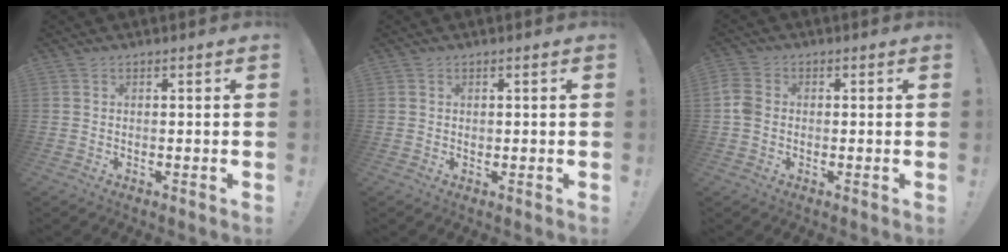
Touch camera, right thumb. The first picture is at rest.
{"total": 0.5, "force": [0.1, 0.5, 0.0], "torque": [-0.005, 0.004, 0.003]}
{"total": 5.3, "force": [-0.3, 4.3, 3.1], "torque": [-0.063, 0.008, -0.003]}